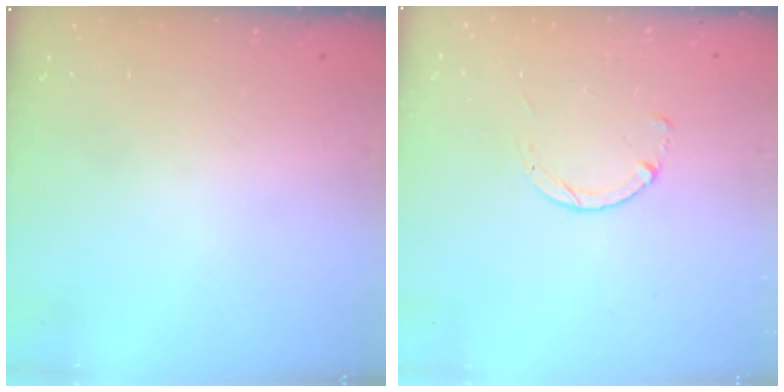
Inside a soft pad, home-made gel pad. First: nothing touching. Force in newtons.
{"total": 1.8, "press": 1.8, "slide": 0.2}